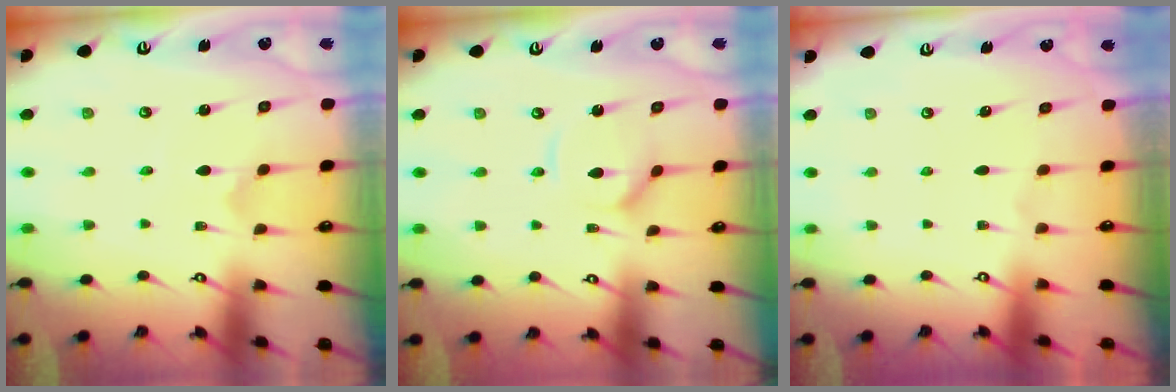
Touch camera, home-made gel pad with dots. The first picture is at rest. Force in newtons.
{"total": 4.2, "press": 4.2, "slide": 0.4}
{"total": 0.0}